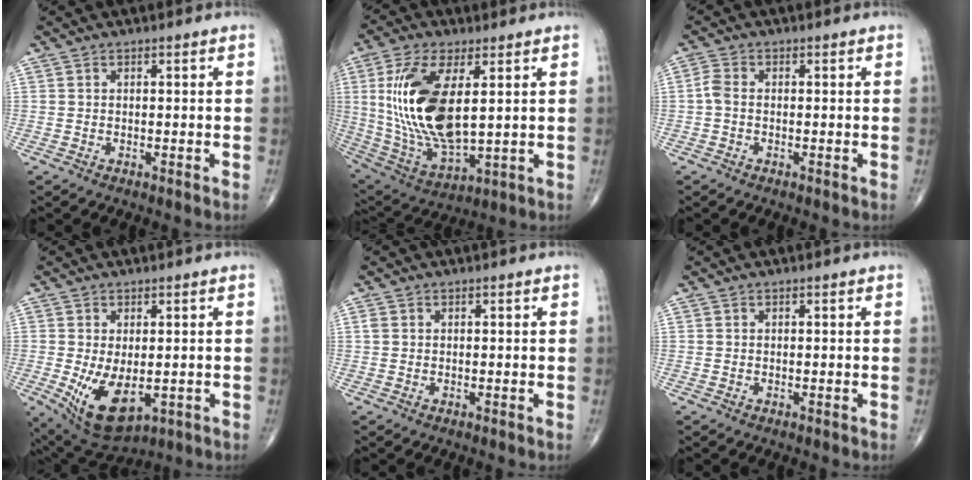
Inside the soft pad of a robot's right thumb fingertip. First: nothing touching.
{"total": 19.7, "force": [3.4, 8.8, 17.3], "torque": [-0.352, -0.023, 0.077]}
{"total": 2.2, "force": [-0.4, 1.3, 1.8], "torque": [-0.041, 0.003, -0.016]}
{"total": 10.5, "force": [-2.1, 5.5, 8.7], "torque": [-0.145, -0.017, -0.014]}
{"total": 0.8, "force": [0.2, 0.7, 0.4], "torque": [-0.008, 0.004, 0.002]}
{"total": 0.0}